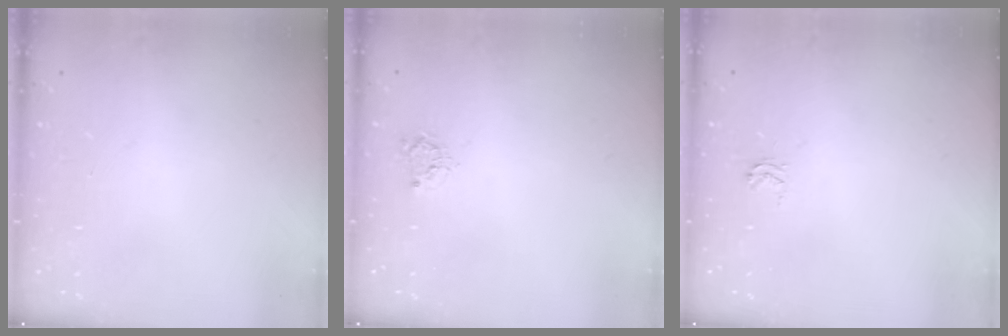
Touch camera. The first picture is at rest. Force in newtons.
{"total": 3.3, "press": 3.3, "slide": 0.4}
{"total": 2.7, "press": 2.7, "slide": 0.4}